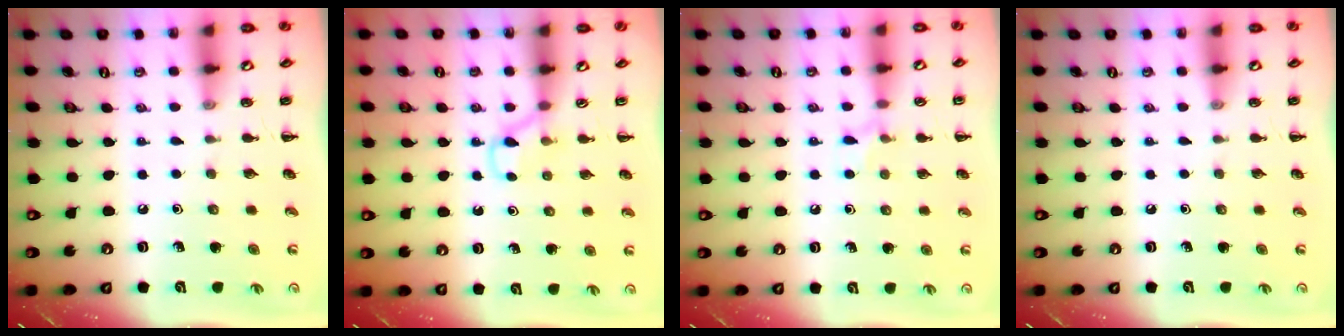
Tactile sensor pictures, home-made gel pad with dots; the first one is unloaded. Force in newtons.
{"total": 3.6, "press": 3.4, "slide": 1.3}
{"total": 5.5, "press": 5.2, "slide": 2.0}
{"total": 0.0}